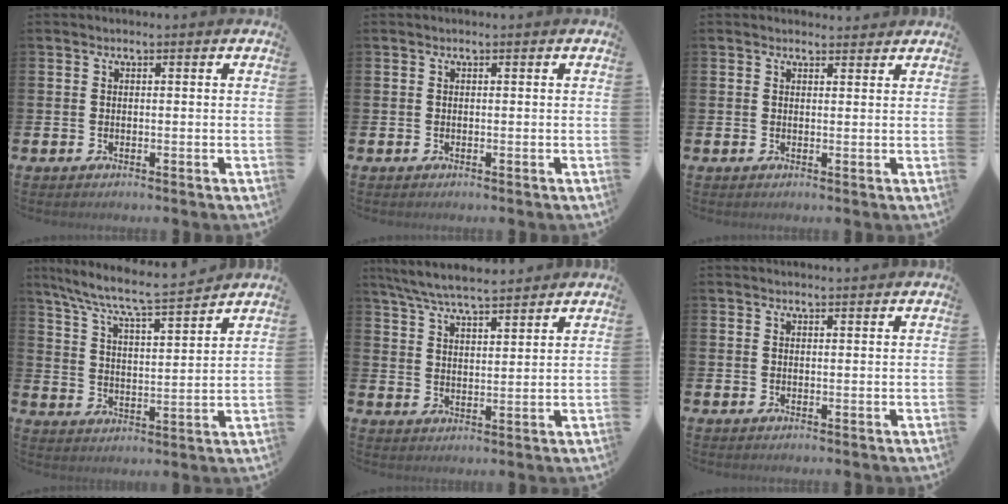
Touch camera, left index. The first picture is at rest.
{"total": 0.0}
{"total": 1.4, "force": [1.3, 0.3, 0.0], "torque": [0.010, -0.005, 0.022]}
{"total": 7.7, "force": [7.2, 0.2, 2.8], "torque": [-0.085, -0.053, 0.122]}
{"total": 6.6, "force": [6.3, 0.7, 2.0], "torque": [-0.061, -0.027, 0.114]}
{"total": 0.9, "force": [0.9, -0.1, 0.1], "torque": [0.007, -0.005, 0.014]}